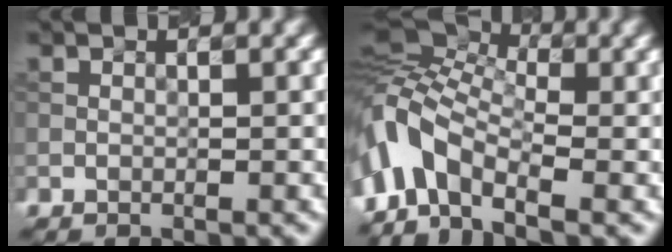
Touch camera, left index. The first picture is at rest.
{"total": 8.2, "force": [-3.2, 5.0, 5.7], "torque": [-0.114, 0.011, -0.084]}